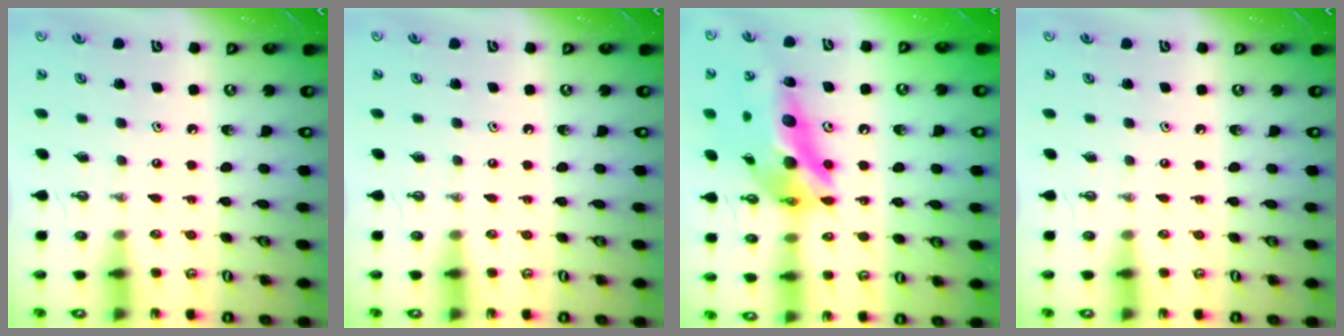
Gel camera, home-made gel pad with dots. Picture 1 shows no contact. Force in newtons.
{"total": 0.0}
{"total": 20.2, "press": 19.9, "slide": 3.7}
{"total": 0.0}